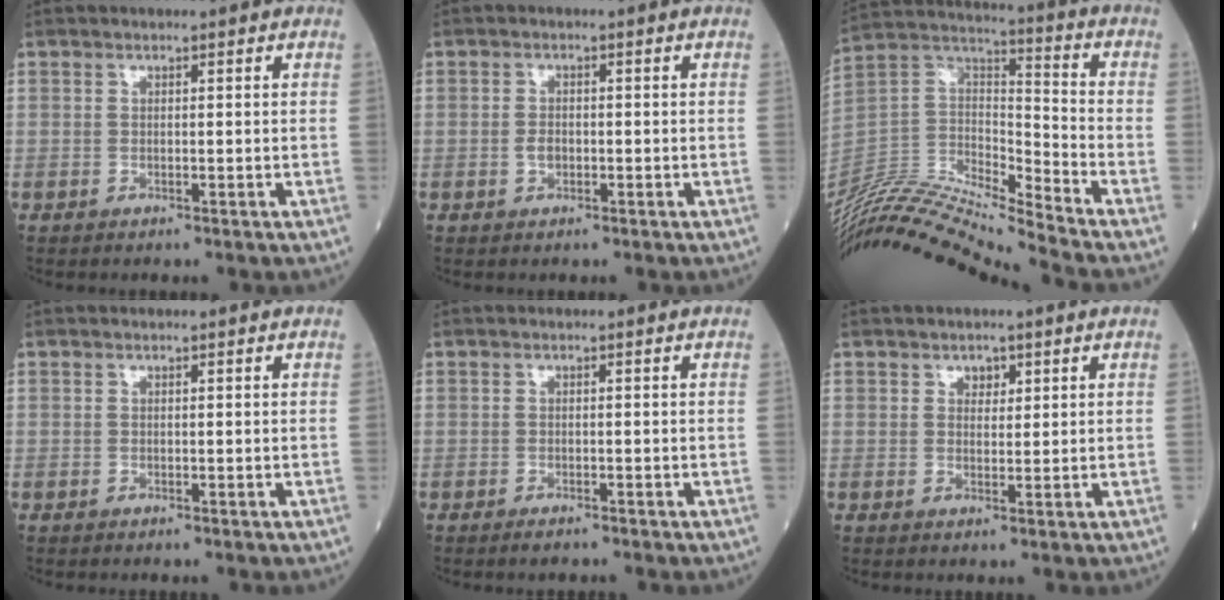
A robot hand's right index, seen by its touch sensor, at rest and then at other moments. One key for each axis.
{"total": 1.6, "fx": -0.5, "fy": 1.0, "fz": 1.1, "tx": -0.022, "ty": 0.003, "tz": -0.009}
{"total": 20.6, "fx": -19.3, "fy": -0.9, "fz": 7.1, "tx": -0.145, "ty": 0.020, "tz": -0.354}
{"total": 0.0}
{"total": 1.2, "fx": -1.0, "fy": 0.2, "fz": 0.6, "tx": -0.011, "ty": -0.001, "tz": -0.015}
{"total": 1.8, "fx": 1.0, "fy": 1.2, "fz": 0.8, "tx": -0.007, "ty": -0.001, "tz": 0.014}